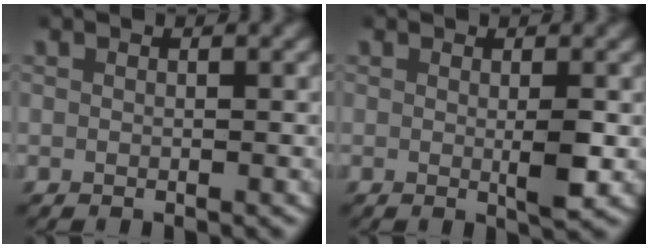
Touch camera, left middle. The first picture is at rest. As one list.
[{"total": 1.9, "force": [0.1, 0.1, 1.9], "torque": [-0.028, -0.007, 0.002]}]